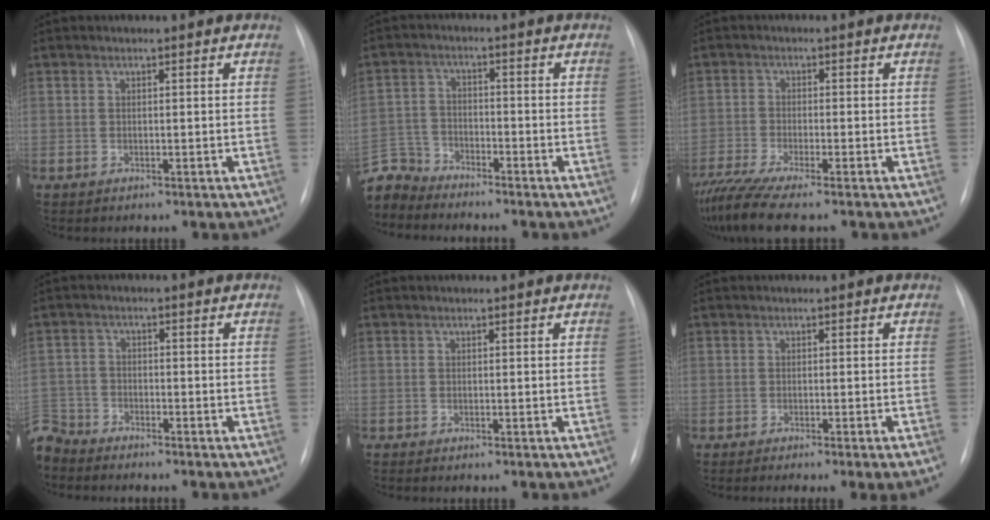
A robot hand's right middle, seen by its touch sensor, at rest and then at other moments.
{"total": 6.6, "force": [-6.4, 1.3, -0.8], "torque": [0.016, 0.005, -0.131]}
{"total": 8.5, "force": [-7.1, -0.3, 4.7], "torque": [-0.089, -0.022, -0.124]}
{"total": 5.9, "force": [-5.7, 1.8, 0.2], "torque": [0.002, -0.006, -0.112]}
{"total": 0.0}
{"total": 4.8, "force": [-3.4, -0.7, 3.3], "torque": [-0.030, -0.010, -0.045]}